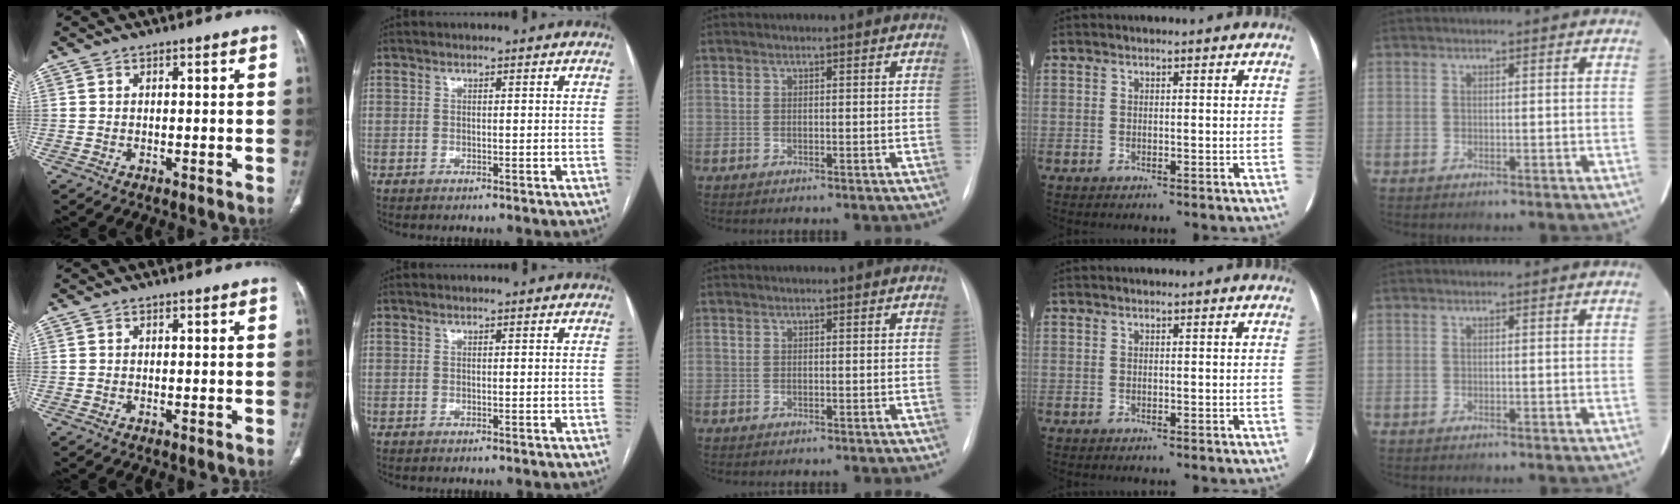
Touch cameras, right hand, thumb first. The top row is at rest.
{}